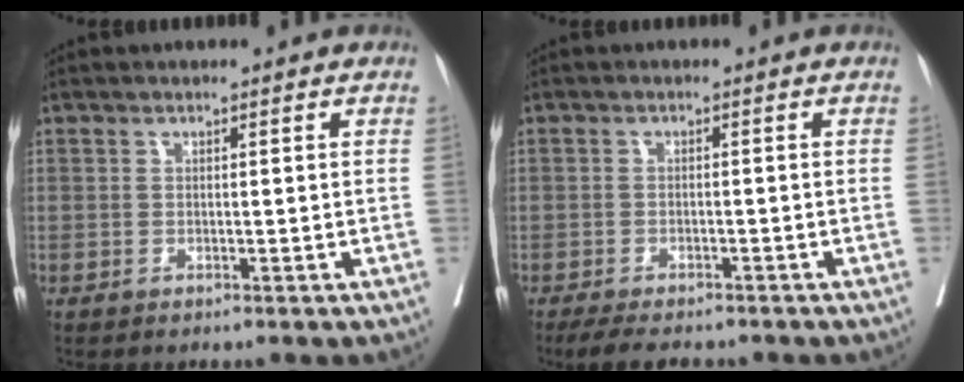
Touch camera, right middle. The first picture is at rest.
{"total": 5.8, "force": [-4.9, 1.8, 2.5], "torque": [-0.034, -0.009, -0.072]}